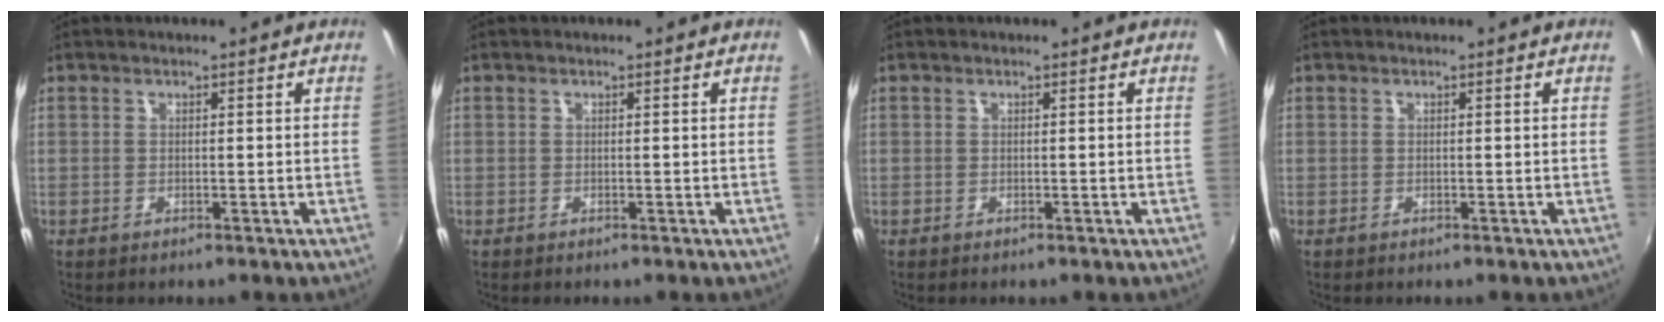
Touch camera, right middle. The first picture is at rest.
{"total": 0.0}
{"total": 0.0}
{"total": 0.0}